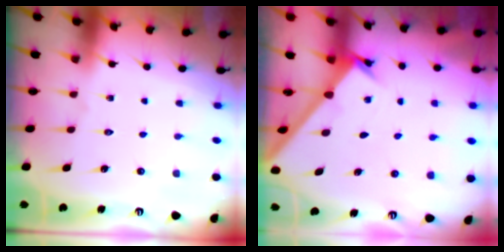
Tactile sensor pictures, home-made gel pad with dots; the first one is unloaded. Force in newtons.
{"total": 1.5, "press": 1.4, "slide": 0.1}